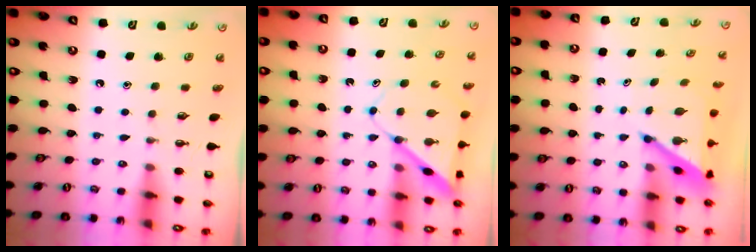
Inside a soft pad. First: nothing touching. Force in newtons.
{"total": 8.0, "press": 8.0, "slide": 0.7}
{"total": 5.1, "press": 5.1, "slide": 0.4}